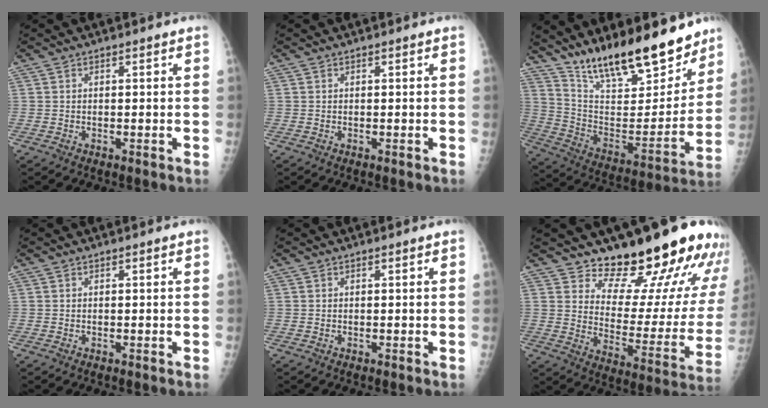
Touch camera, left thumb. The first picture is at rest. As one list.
[{"total": 0.0}, {"total": 24.1, "force": [18.6, 7.5, 13.3], "torque": [-0.171, -0.089, 0.311]}, {"total": 0.0}, {"total": 0.0}, {"total": 19.7, "force": [16.4, 5.7, 9.2], "torque": [-0.082, -0.151, 0.224]}]